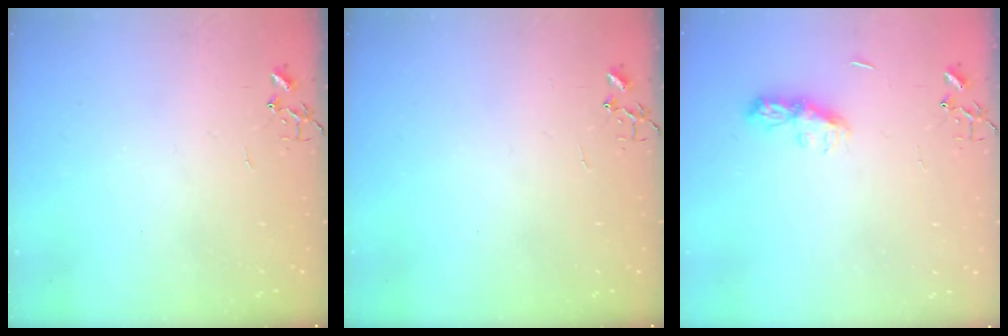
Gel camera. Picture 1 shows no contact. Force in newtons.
{"total": 0.0}
{"total": 7.8, "press": 7.8, "slide": 0.4}